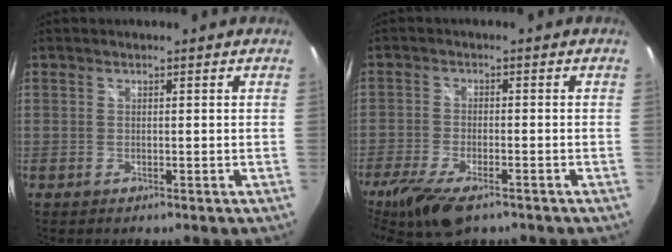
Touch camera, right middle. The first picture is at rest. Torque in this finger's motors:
{"motor_torque": [1.14, -0.99, 0.41, 0.15]}